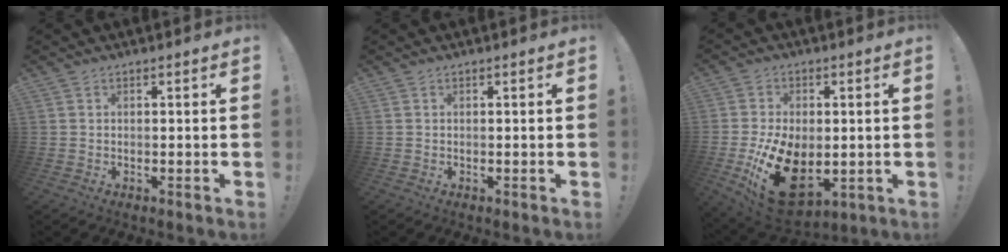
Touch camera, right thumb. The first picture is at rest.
{"total": 0.0}
{"total": 20.3, "force": [-4.8, 12.8, 14.9], "torque": [-0.256, 0.016, -0.065]}